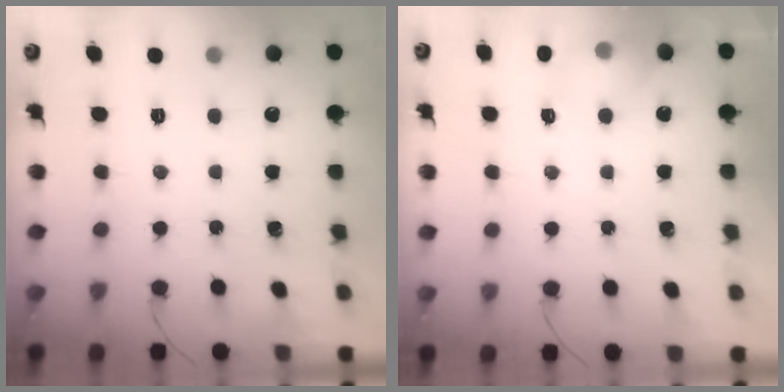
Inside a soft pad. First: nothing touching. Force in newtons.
{"total": 9.6, "press": 9.4, "slide": 1.8}